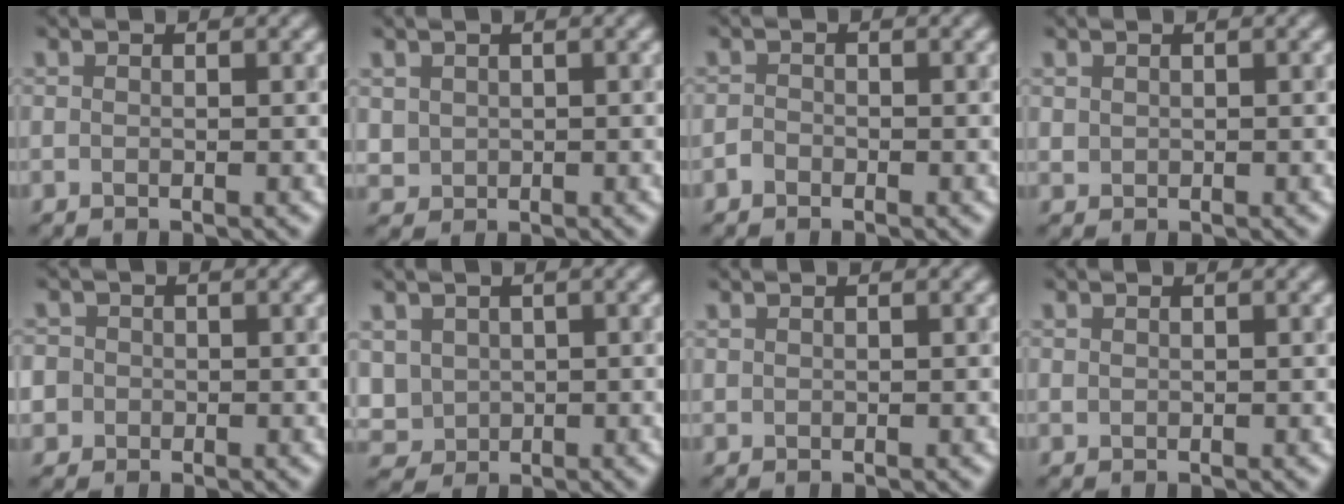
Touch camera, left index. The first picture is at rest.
{"total": 1.3, "force": [0.4, 1.2, -0.1], "torque": [0.012, -0.003, 0.013]}
{"total": 0.6, "force": [-0.5, 0.4, 0.0], "torque": [0.005, 0.004, -0.012]}
{"total": 0.6, "force": [0.3, 0.5, -0.1], "torque": [0.009, 0.001, 0.007]}
{"total": 3.9, "force": [-0.8, 3.7, 0.9], "torque": [-0.013, 0.009, -0.043]}
{"total": 2.4, "force": [0.6, 2.4, 0.3], "torque": [-0.003, 0.000, 0.018]}
{"total": 0.0}
{"total": 0.0}